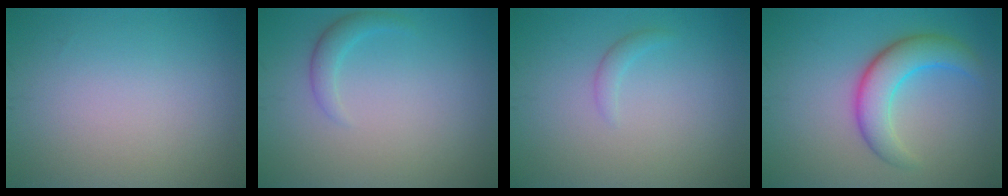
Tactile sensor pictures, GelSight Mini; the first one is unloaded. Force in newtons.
{"total": 1.5, "press": 1.5, "slide": 0.2}
{"total": 1.0, "press": 0.9, "slide": 0.2}
{"total": 5.0, "press": 5.0, "slide": 0.1}